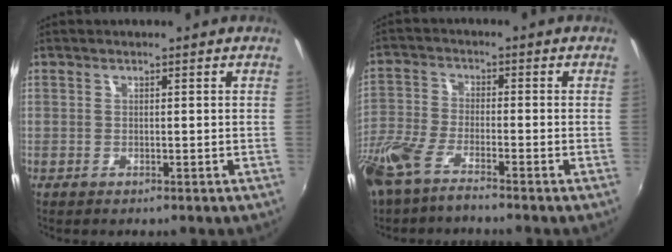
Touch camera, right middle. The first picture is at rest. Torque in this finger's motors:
{"motor_torque": [1.14, -1.00, 0.44, 0.21]}